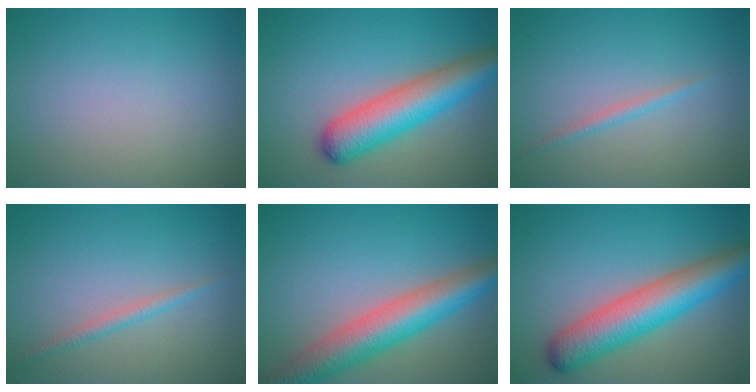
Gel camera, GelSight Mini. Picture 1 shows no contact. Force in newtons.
{"total": 7.1, "press": 7.1, "slide": 0.2}
{"total": 1.1, "press": 1.1, "slide": 0.0}
{"total": 1.3, "press": 1.3, "slide": 0.0}
{"total": 7.7, "press": 7.7, "slide": 0.3}
{"total": 7.8, "press": 7.8, "slide": 0.3}